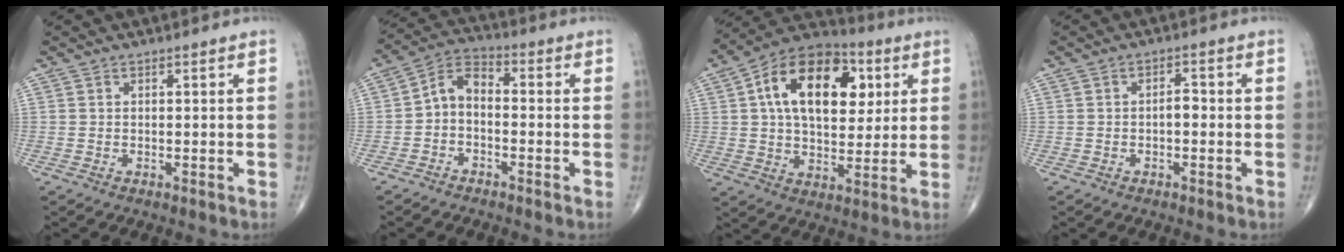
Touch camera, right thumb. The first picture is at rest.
{"total": 6.3, "force": [-1.2, 3.9, 4.7], "torque": [-0.077, 0.032, -0.038]}
{"total": 20.5, "force": [5.6, 12.3, 15.4], "torque": [-0.218, 0.006, 0.083]}
{"total": 2.0, "force": [-0.5, 1.1, 1.6], "torque": [-0.019, 0.009, -0.010]}